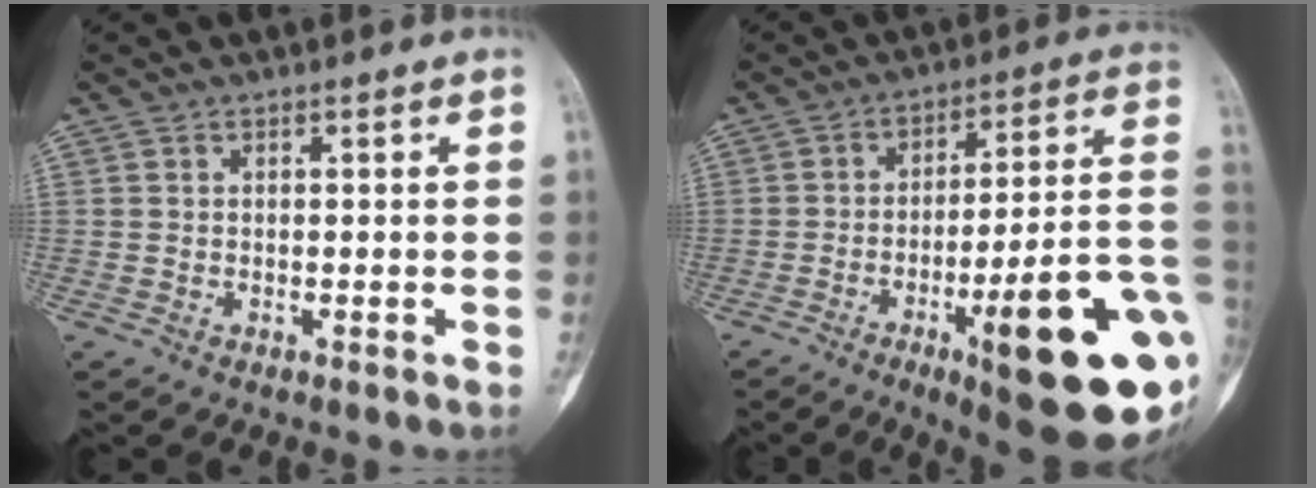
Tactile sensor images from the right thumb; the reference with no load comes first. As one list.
[{"total": 23.7, "force": [-7.7, 4.7, 21.9], "torque": [-0.253, 0.021, -0.101]}]